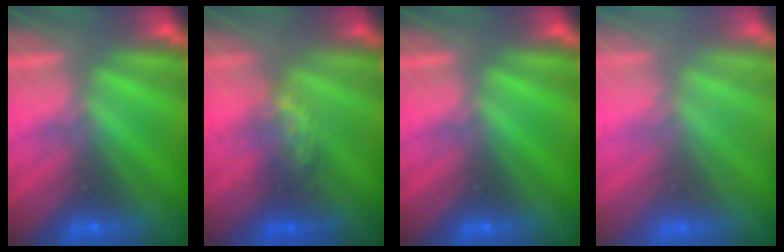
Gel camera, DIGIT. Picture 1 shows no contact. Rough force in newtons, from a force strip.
{"total": 4.6}
{"total": 0.0}
{"total": 3.4}